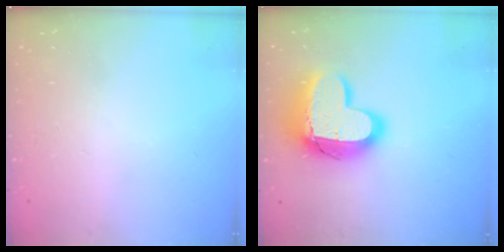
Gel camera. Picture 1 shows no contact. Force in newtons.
{"total": 18.5, "press": 18.5, "slide": 1.2}